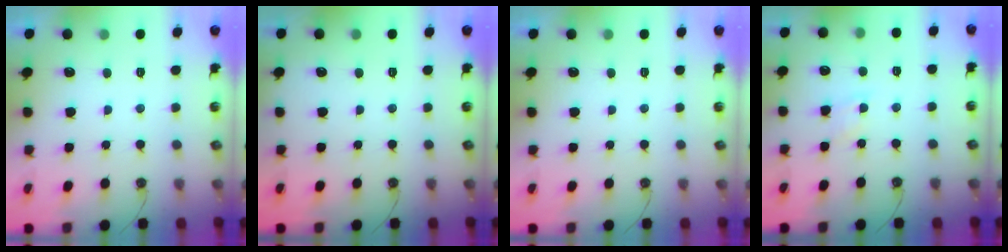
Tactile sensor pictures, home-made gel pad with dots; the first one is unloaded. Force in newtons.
{"total": 0.0}
{"total": 0.0}
{"total": 4.7, "press": 4.6, "slide": 0.5}